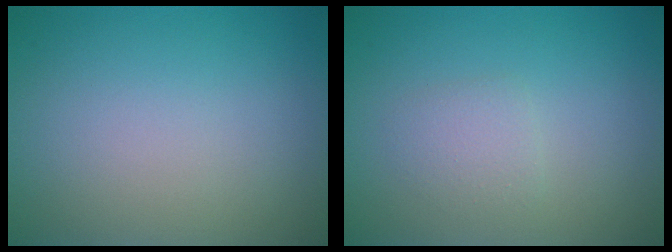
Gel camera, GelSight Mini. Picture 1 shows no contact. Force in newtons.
{"total": 1.6, "press": 1.6, "slide": 0.1}